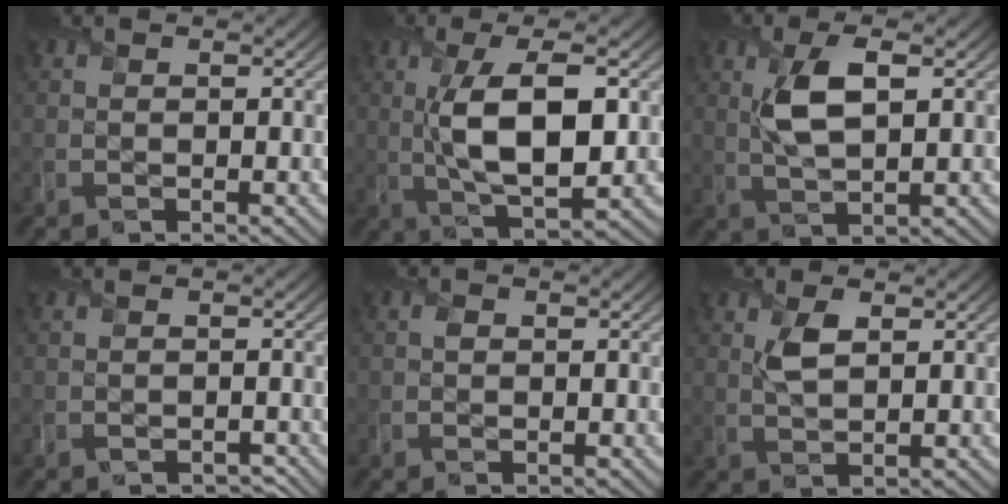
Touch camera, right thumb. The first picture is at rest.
{"total": 10.7, "force": [0.8, 4.1, 9.8], "torque": [-0.178, -0.003, 0.017]}
{"total": 6.1, "force": [1.5, 2.3, 5.4], "torque": [-0.114, 0.002, 0.031]}
{"total": 1.2, "force": [-1.0, 0.7, 0.3], "torque": [-0.005, -0.009, -0.016]}
{"total": 0.6, "force": [0.1, 0.6, 0.2], "torque": [0.000, -0.002, 0.001]}
{"total": 3.2, "force": [1.1, 1.4, 2.6], "torque": [-0.059, -0.001, 0.025]}